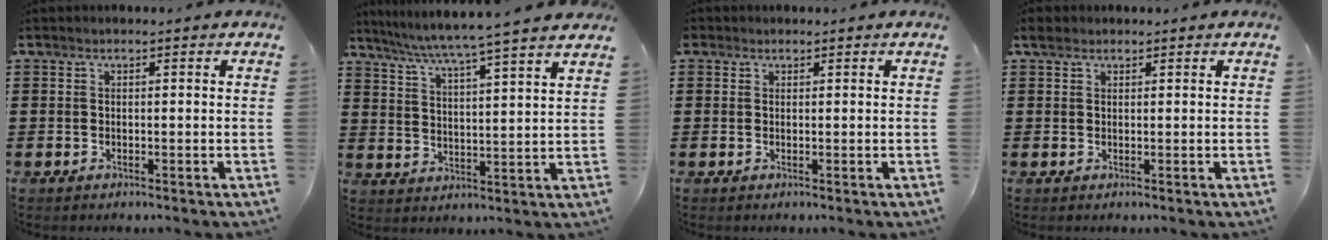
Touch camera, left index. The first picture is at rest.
{"total": 5.2, "force": [4.7, -1.1, 2.0], "torque": [-0.060, -0.037, 0.073]}
{"total": 0.8, "force": [0.5, 0.6, 0.1], "torque": [-0.004, 0.004, 0.010]}
{"total": 1.7, "force": [1.2, 1.0, 0.7], "torque": [-0.018, 0.008, 0.023]}